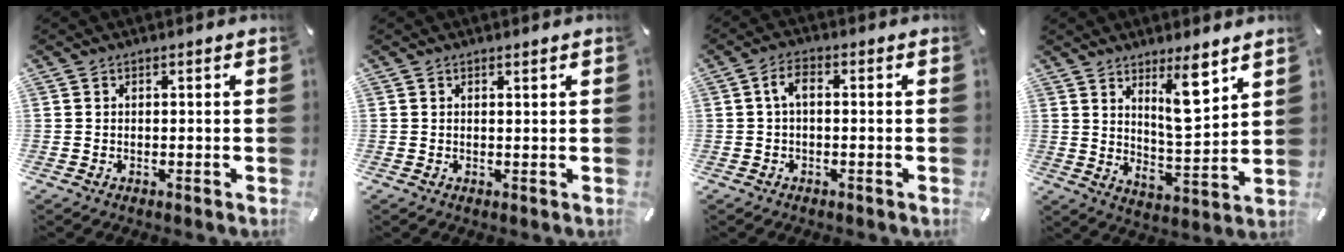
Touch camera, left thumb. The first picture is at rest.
{"total": 0.6, "force": [0.5, 0.0, 0.3], "torque": [-0.006, -0.003, 0.011]}
{"total": 3.8, "force": [-0.2, 1.7, 3.4], "torque": [-0.070, 0.010, -0.007]}
{"total": 11.6, "force": [6.3, 3.8, 9.1], "torque": [-0.129, -0.038, 0.105]}